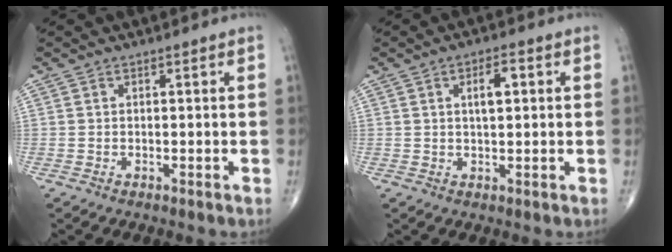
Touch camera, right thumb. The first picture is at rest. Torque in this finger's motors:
{"motor_torque": [-0.39, 1.55, 0.45, 0.30, 0.00]}